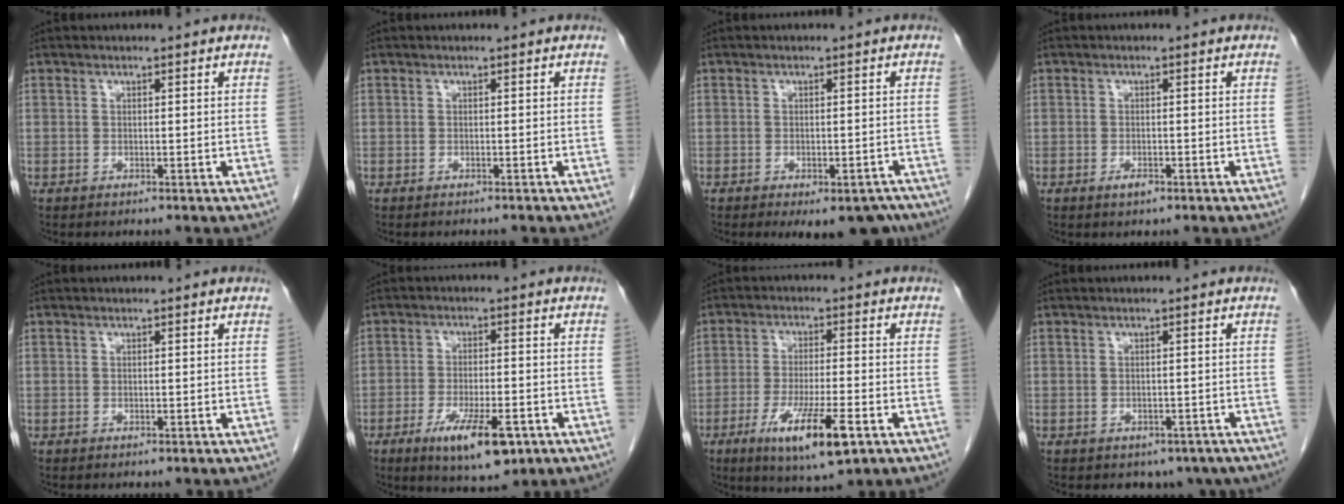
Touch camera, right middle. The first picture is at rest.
{"total": 2.0, "force": [-1.9, 0.3, 0.6], "torque": [-0.008, -0.001, -0.023]}
{"total": 7.4, "force": [-5.6, 3.3, 3.5], "torque": [-0.026, 0.001, -0.071]}
{"total": 1.5, "force": [-0.9, 0.6, 1.0], "torque": [-0.017, 0.001, -0.011]}
{"total": 0.0}
{"total": 9.6, "force": [-4.9, 2.7, 7.8], "torque": [-0.133, -0.013, -0.070]}
{"total": 10.9, "force": [-5.2, 1.5, 9.5], "torque": [-0.170, -0.026, -0.080]}
{"total": 5.0, "force": [-3.8, 3.0, 1.1], "torque": [0.003, 0.009, -0.043]}